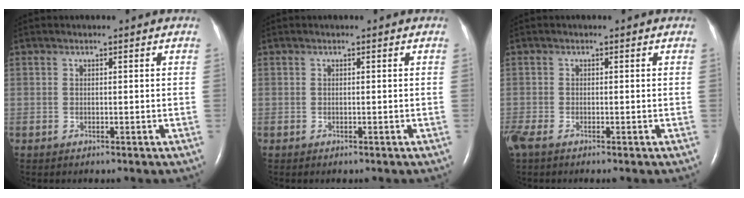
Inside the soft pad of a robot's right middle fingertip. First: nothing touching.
{"total": 0.0}
{"total": 2.3, "force": [-1.7, 0.6, 1.4], "torque": [-0.041, -0.009, -0.035]}